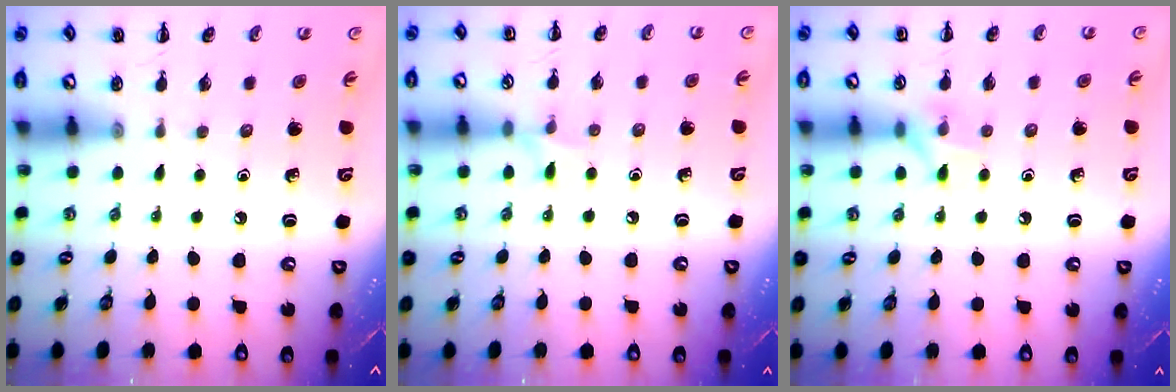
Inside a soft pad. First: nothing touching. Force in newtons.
{"total": 4.8, "press": 4.4, "slide": 1.8}
{"total": 6.8, "press": 6.7, "slide": 1.0}